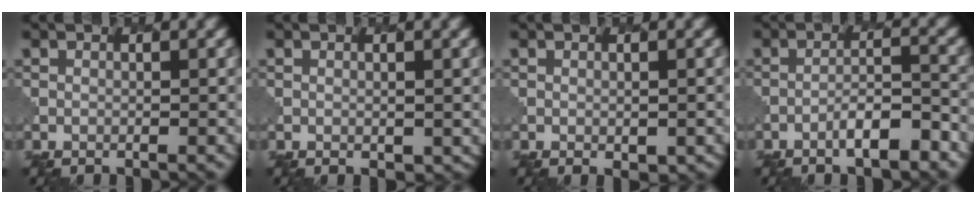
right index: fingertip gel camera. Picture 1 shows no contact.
{"total": 0.8, "force": [0.1, 0.6, 0.5], "torque": [-0.007, -0.003, 0.008]}
{"total": 0.8, "force": [-0.2, 0.4, 0.7], "torque": [-0.010, -0.002, 0.005]}
{"total": 3.7, "force": [-2.5, 0.7, 2.7], "torque": [-0.046, 0.009, -0.040]}